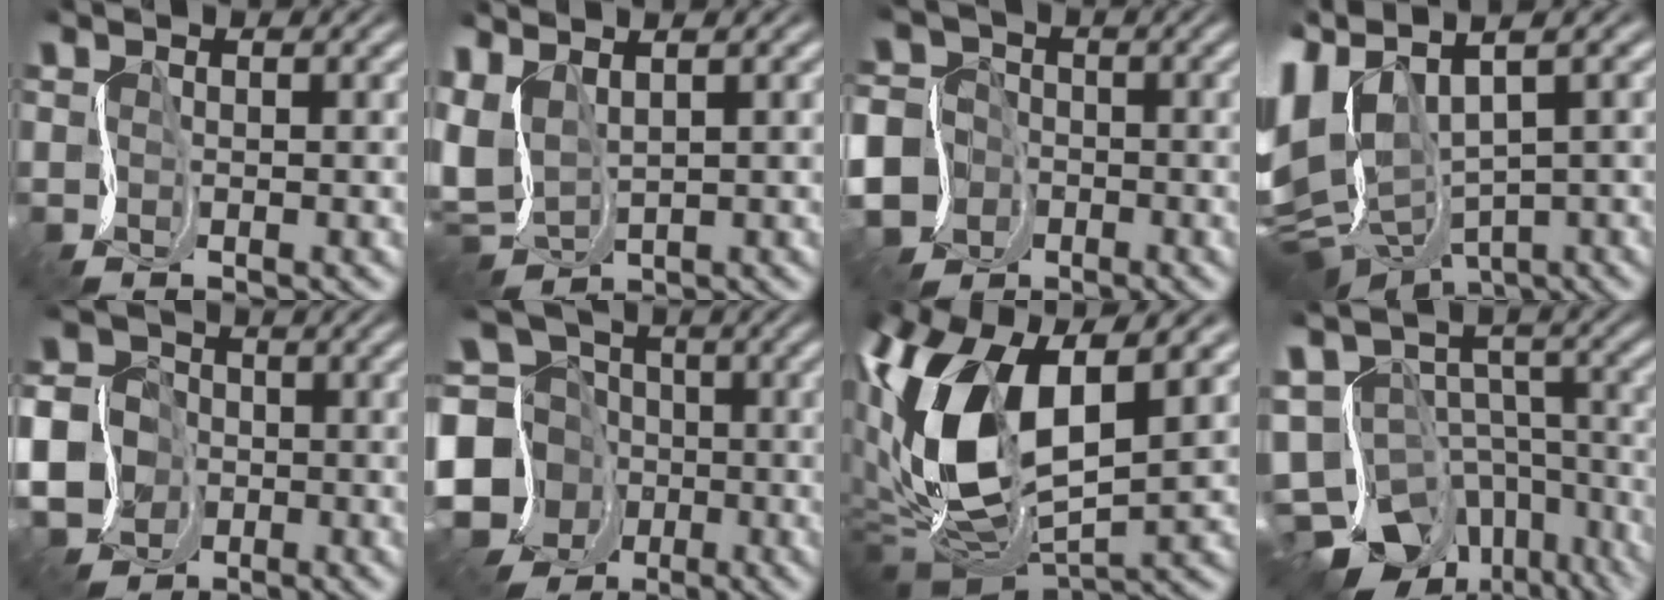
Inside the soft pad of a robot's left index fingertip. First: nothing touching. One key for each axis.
{"total": 4.7, "fx": 0.7, "fy": 2.4, "fz": 4.0, "tx": -0.106, "ty": 0.006, "tz": 0.010}
{"total": 13.6, "fx": -5.9, "fy": 11.7, "fz": 3.5, "tx": -0.096, "ty": -0.035, "tz": -0.141}
{"total": 11.8, "fx": 1.0, "fy": 6.9, "fz": 9.5, "tx": -0.230, "ty": -0.006, "tz": 0.038}
{"total": 12.3, "fx": -4.0, "fy": 11.0, "fz": 3.7, "tx": -0.097, "ty": -0.021, "tz": -0.105}
{"total": 13.7, "fx": -4.8, "fy": 11.7, "fz": 5.3, "tx": -0.138, "ty": 0.007, "tz": -0.108}
{"total": 13.4, "fx": 1.4, "fy": 6.6, "fz": 11.5, "tx": -0.247, "ty": 0.002, "tz": 0.020}
{"total": 13.3, "fx": -7.3, "fy": 8.2, "fz": 7.4, "tx": -0.135, "ty": -0.028, "tz": -0.093}